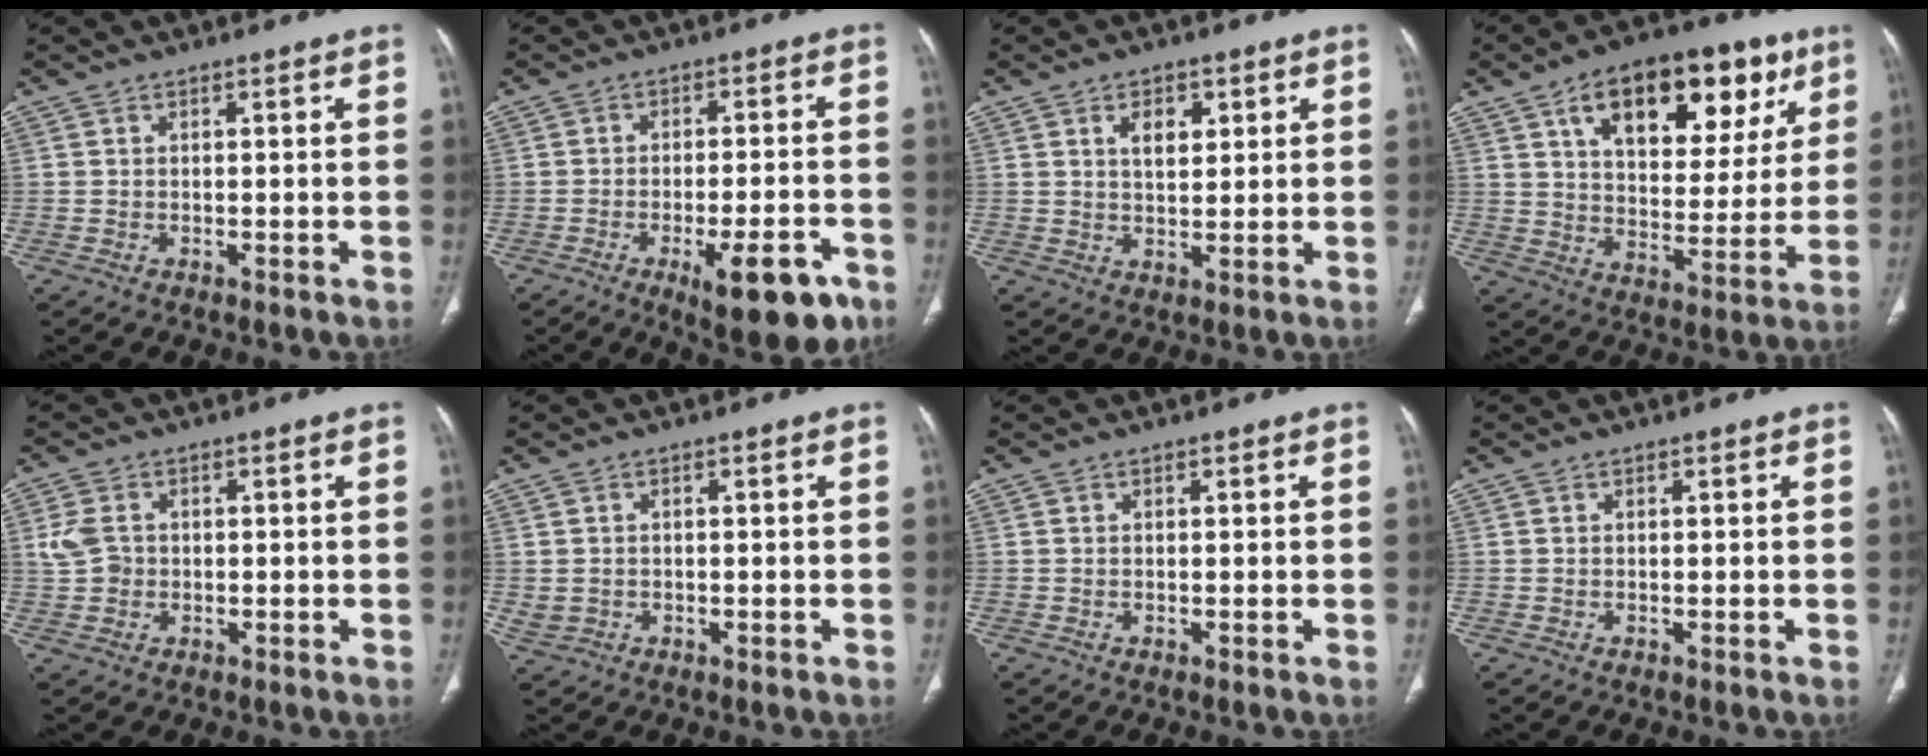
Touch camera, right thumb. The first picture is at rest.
{"total": 12.1, "force": [-6.3, 4.0, 9.6], "torque": [-0.120, 0.024, -0.080]}
{"total": 5.0, "force": [2.0, 2.9, 3.5], "torque": [-0.041, -0.011, 0.035]}
{"total": 23.1, "force": [10.9, 12.5, 16.1], "torque": [-0.192, -0.009, 0.168]}
{"total": 4.2, "force": [0.4, 3.4, 2.5], "torque": [-0.048, 0.007, 0.008]}
{"total": 2.1, "force": [-0.1, 1.9, 0.9], "torque": [-0.017, 0.005, 0.006]}
{"total": 0.0}
{"total": 0.0}